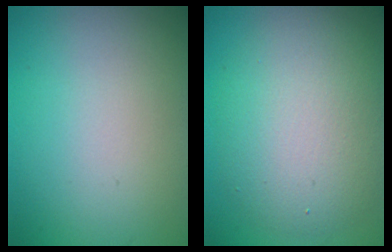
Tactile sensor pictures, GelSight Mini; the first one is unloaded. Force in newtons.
{"total": 6.7, "press": 6.7, "slide": 0.6}